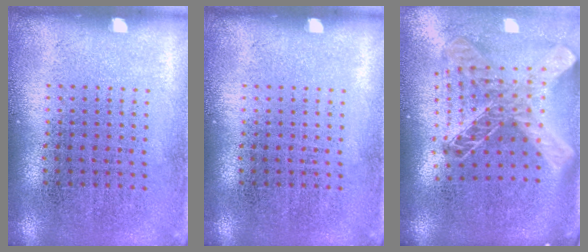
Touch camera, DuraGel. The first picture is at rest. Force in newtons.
{"total": 0.0}
{"total": 2.2, "press": 1.7, "slide": 1.4}